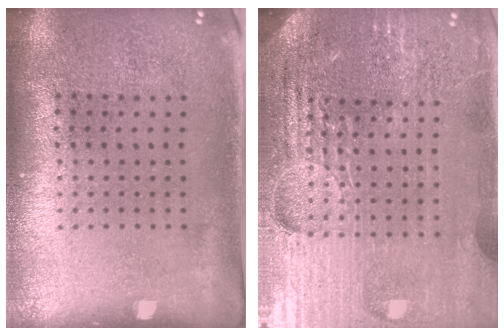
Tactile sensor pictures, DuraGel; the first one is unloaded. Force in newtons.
{"total": 5.1, "press": 4.8, "slide": 1.9}